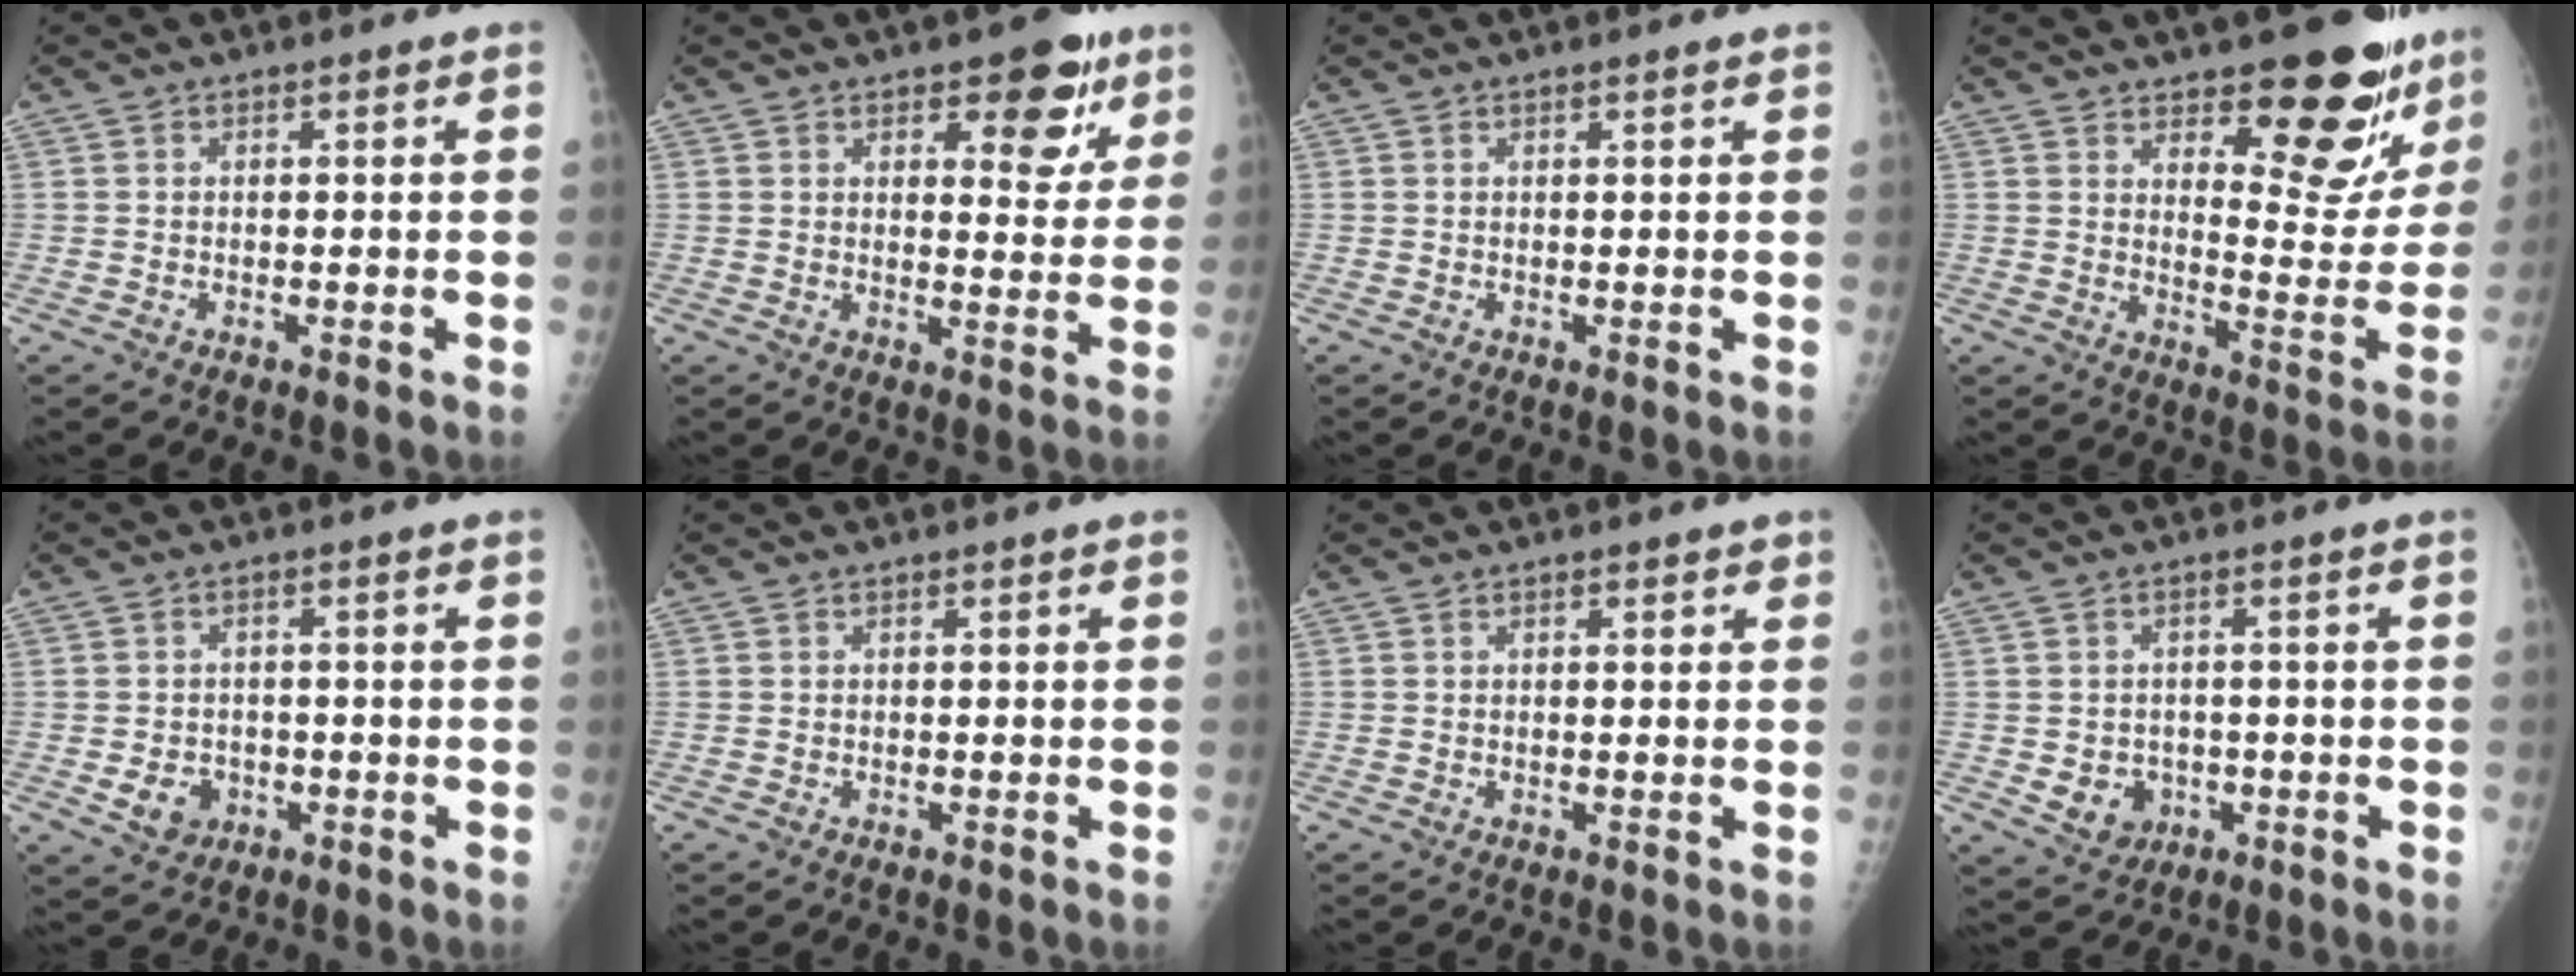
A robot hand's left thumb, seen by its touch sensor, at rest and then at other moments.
{"total": 9.4, "force": [5.3, 4.5, 6.3], "torque": [-0.041, -0.025, 0.068]}
{"total": 0.8, "force": [0.6, 0.0, 0.5], "torque": [-0.007, 0.000, 0.011]}
{"total": 18.6, "force": [13.3, 6.7, 11.1], "torque": [-0.095, -0.108, 0.180]}
{"total": 4.8, "force": [-1.4, 4.0, 2.2], "torque": [-0.022, 0.007, -0.013]}
{"total": 0.0}
{"total": 1.5, "force": [0.9, 0.7, 1.0], "torque": [-0.008, -0.001, 0.009]}
{"total": 5.7, "force": [-1.3, 4.9, 2.6], "torque": [-0.020, 0.008, -0.010]}